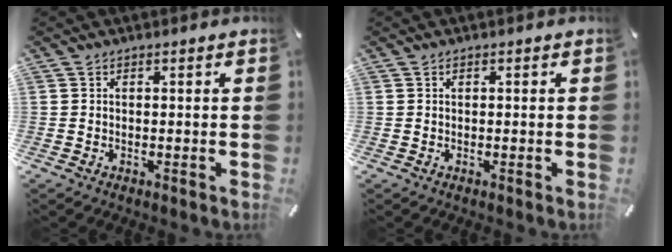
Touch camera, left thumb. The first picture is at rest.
{"total": 0.0}